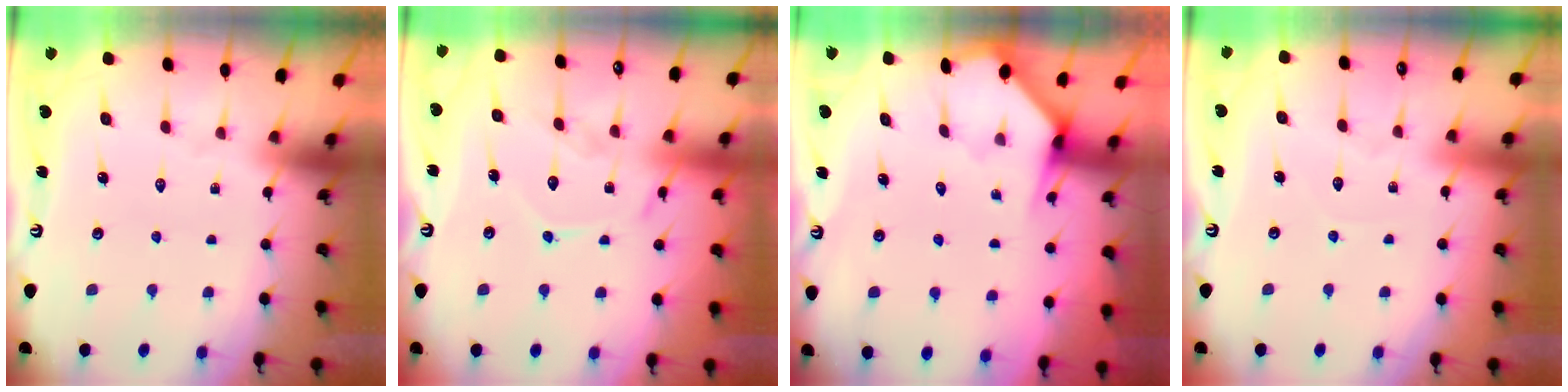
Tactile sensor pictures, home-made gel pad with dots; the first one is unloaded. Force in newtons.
{"total": 10.3, "press": 10.3, "slide": 0.3}
{"total": 3.5, "press": 3.4, "slide": 0.3}
{"total": 2.9, "press": 2.9, "slide": 0.2}